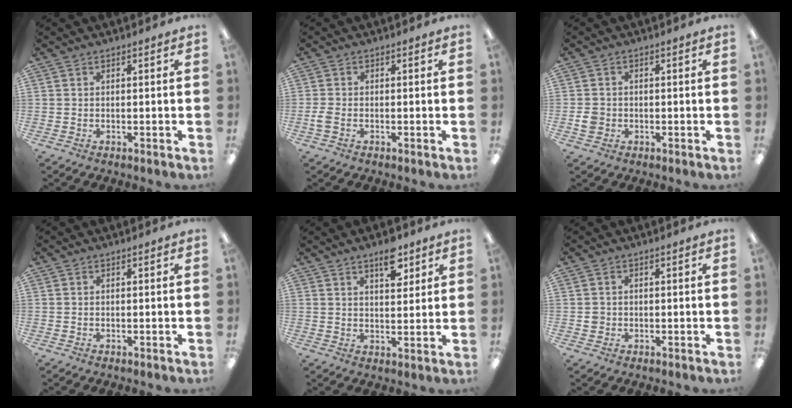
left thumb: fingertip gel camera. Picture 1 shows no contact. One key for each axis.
{"total": 2.2, "fx": -0.7, "fy": 1.3, "fz": 1.6, "tx": -0.033, "ty": 0.000, "tz": -0.012}
{"total": 3.1, "fx": -0.5, "fy": 2.8, "fz": 1.1, "tx": -0.010, "ty": 0.002, "tz": -0.010}
{"total": 0.0}
{"total": 7.4, "fx": 4.9, "fy": 3.2, "fz": 4.5, "tx": -0.051, "ty": -0.029, "tz": 0.080}
{"total": 1.9, "fx": 0.0, "fy": 1.9, "fz": 0.5, "tx": -0.011, "ty": 0.004, "tz": 0.000}